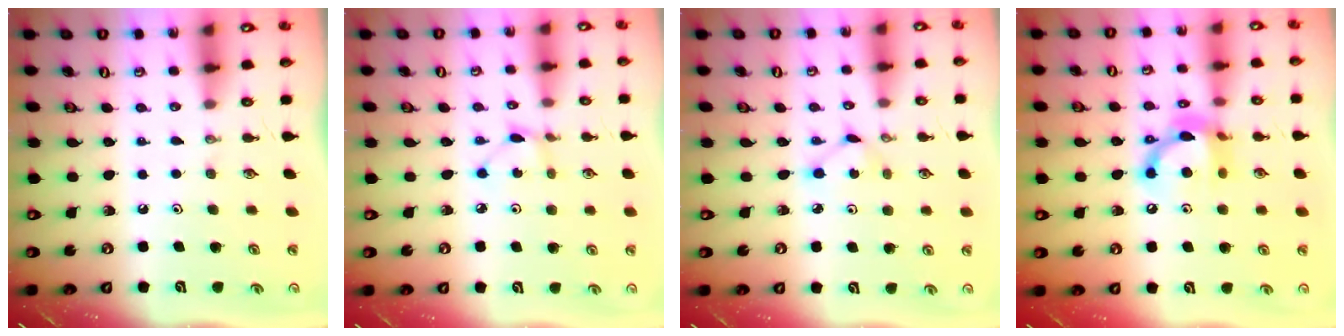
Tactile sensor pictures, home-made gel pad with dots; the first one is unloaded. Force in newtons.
{"total": 2.1, "press": 2.1, "slide": 0.3}
{"total": 3.9, "press": 3.9, "slide": 0.2}
{"total": 13.2, "press": 13.2, "slide": 0.8}